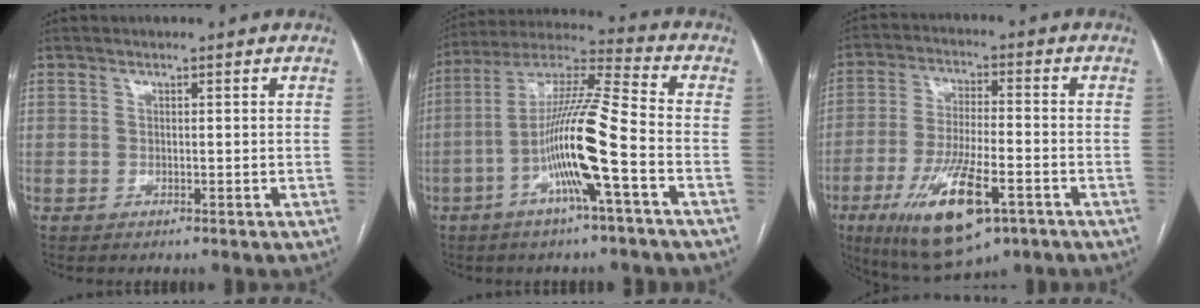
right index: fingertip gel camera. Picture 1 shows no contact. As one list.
[{"total": 14.5, "force": [-4.5, -0.1, 13.8], "torque": [-0.263, 0.009, -0.090]}, {"total": 15.0, "force": [-7.0, 4.2, 12.6], "torque": [-0.242, -0.020, -0.109]}]